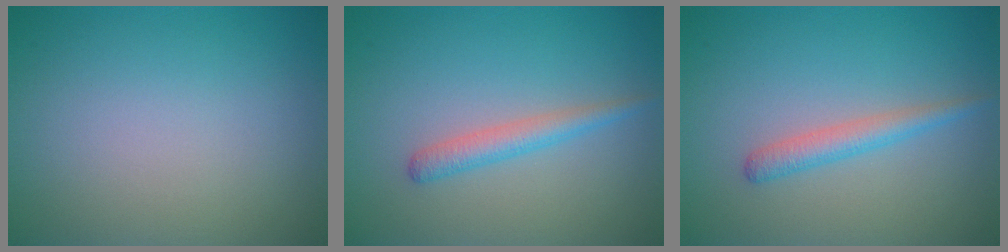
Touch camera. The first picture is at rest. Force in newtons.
{"total": 2.0, "press": 2.0, "slide": 0.0}
{"total": 2.0, "press": 2.0, "slide": 0.0}